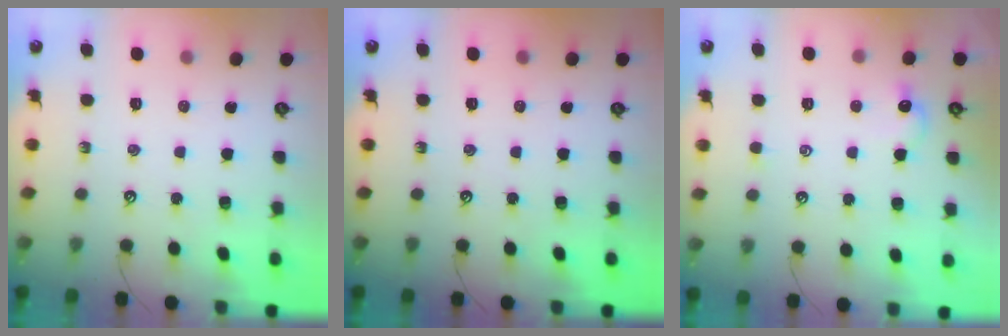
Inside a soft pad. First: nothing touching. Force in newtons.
{"total": 0.0}
{"total": 0.8, "press": 0.5, "slide": 0.6}